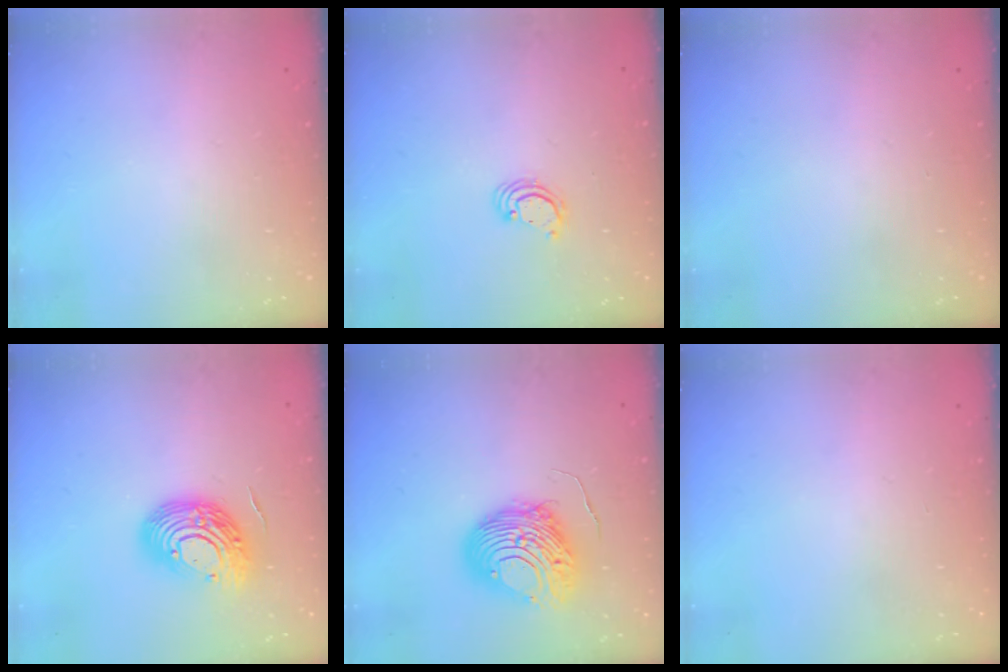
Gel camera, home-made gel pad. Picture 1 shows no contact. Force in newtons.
{"total": 2.2, "press": 2.2, "slide": 0.1}
{"total": 0.0}
{"total": 15.3, "press": 15.3, "slide": 0.9}
{"total": 10.9, "press": 10.8, "slide": 1.3}
{"total": 0.0}